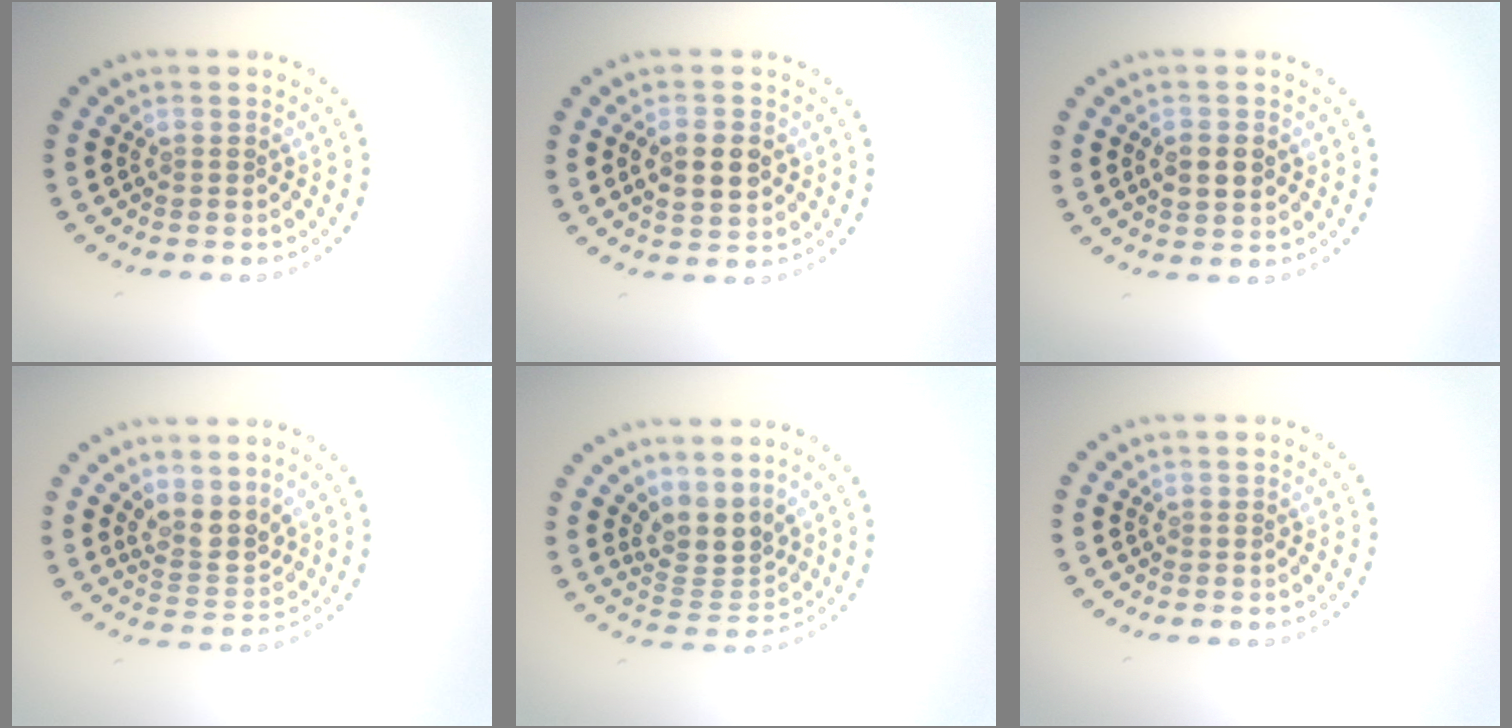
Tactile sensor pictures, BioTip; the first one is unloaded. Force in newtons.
{"total": 4.5, "press": 4.5, "slide": 0.3}
{"total": 2.5, "press": 2.5, "slide": 0.2}
{"total": 3.2, "press": 2.8, "slide": 1.6}
{"total": 3.5, "press": 2.6, "slide": 2.3}
{"total": 0.0}